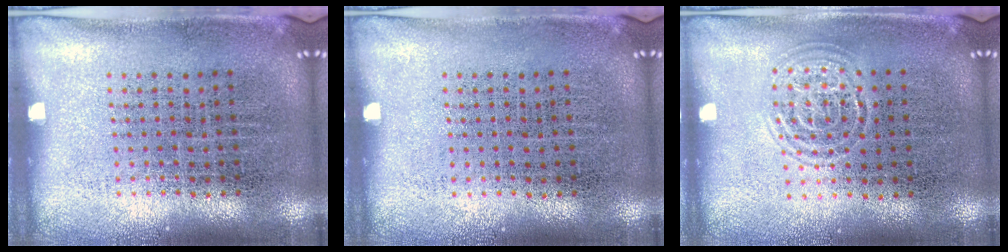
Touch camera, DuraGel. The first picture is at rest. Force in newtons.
{"total": 0.0}
{"total": 1.2, "press": 1.1, "slide": 0.2}